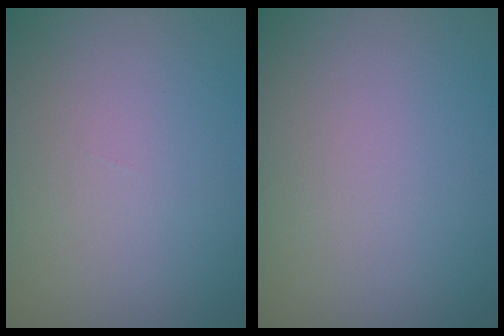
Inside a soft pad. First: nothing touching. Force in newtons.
{"total": 0.0}